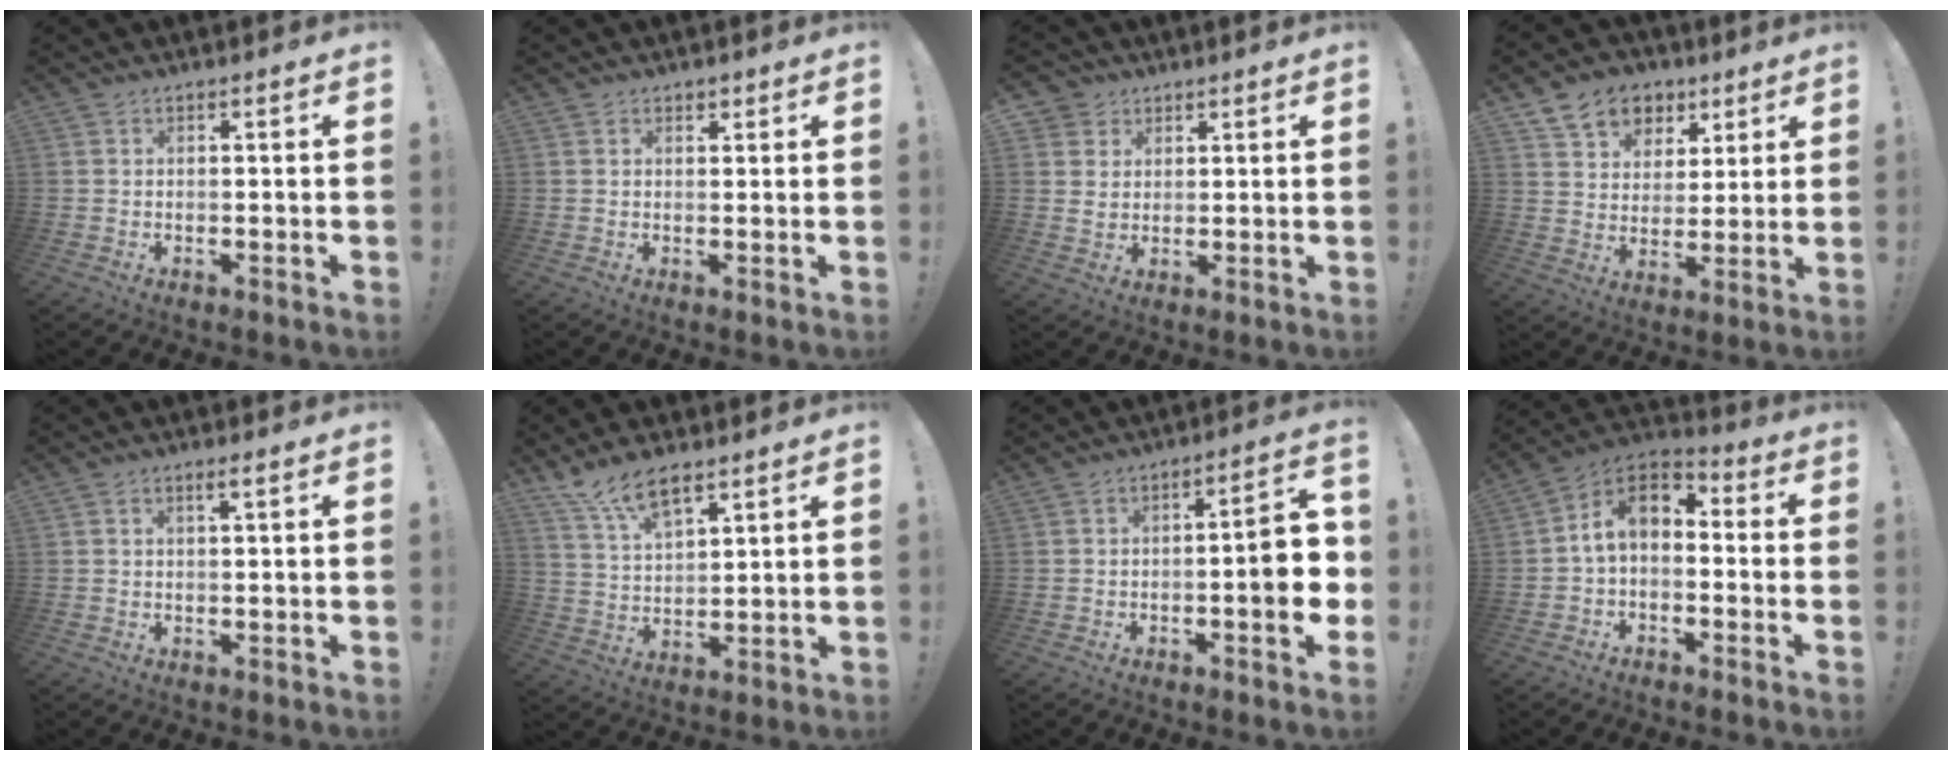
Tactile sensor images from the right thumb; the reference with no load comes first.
{"total": 1.2, "force": [0.8, 0.8, 0.3], "torque": [0.004, -0.005, 0.014]}
{"total": 5.2, "force": [2.6, 4.5, 0.5], "torque": [-0.005, -0.016, 0.049]}
{"total": 10.7, "force": [5.9, 8.4, 3.2], "torque": [-0.047, -0.038, 0.118]}
{"total": 1.9, "force": [0.8, 0.3, 1.7], "torque": [-0.030, 0.000, 0.011]}
{"total": 9.8, "force": [7.2, 3.8, 5.5], "torque": [-0.108, -0.033, 0.135]}
{"total": 10.6, "force": [-2.2, 2.8, 10.0], "torque": [-0.125, 0.007, -0.038]}
{"total": 9.8, "force": [0.8, 6.2, 7.5], "torque": [-0.125, 0.015, 0.021]}